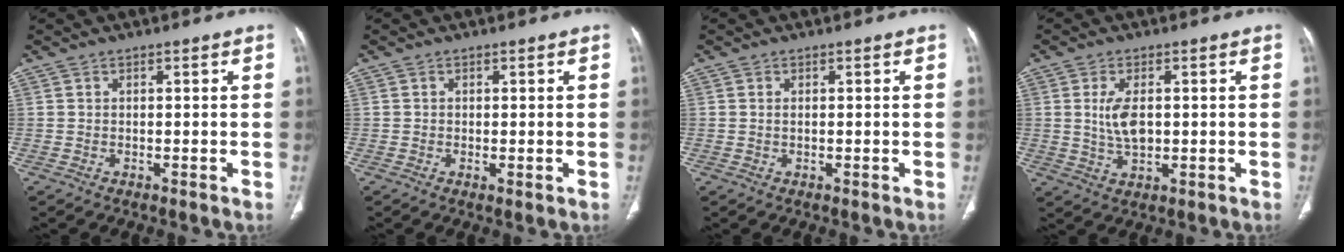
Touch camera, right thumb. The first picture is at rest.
{"total": 0.9, "force": [-0.2, 0.3, 0.8], "torque": [-0.017, -0.004, -0.003]}
{"total": 0.5, "force": [0.1, 0.2, 0.5], "torque": [-0.012, 0.000, 0.002]}
{"total": 5.8, "force": [0.6, 3.0, 4.9], "torque": [-0.098, -0.006, 0.015]}